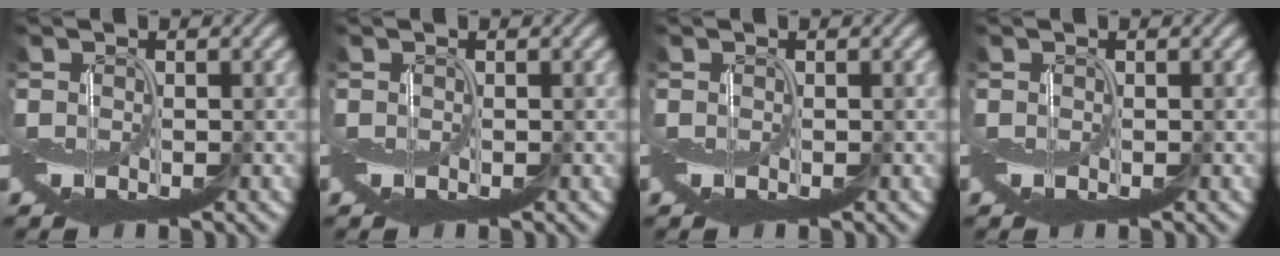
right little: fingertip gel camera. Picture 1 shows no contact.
{"total": 0.0}
{"total": 0.0}
{"total": 0.0}